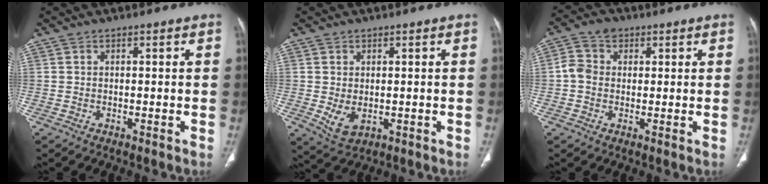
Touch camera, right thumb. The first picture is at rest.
{"total": 4.4, "force": [-0.5, 2.9, 3.3], "torque": [-0.057, -0.009, 0.006]}
{"total": 5.1, "force": [0.4, 4.5, 2.4], "torque": [-0.041, 0.015, 0.001]}